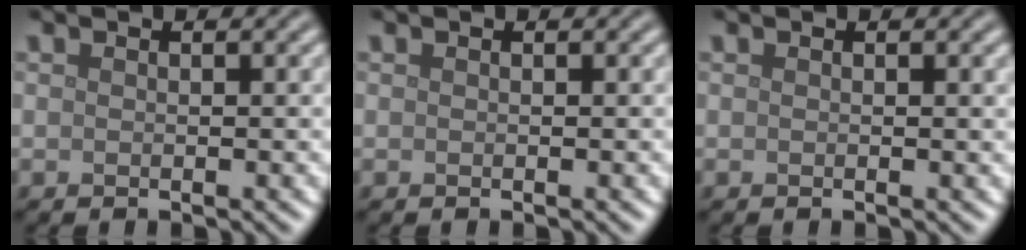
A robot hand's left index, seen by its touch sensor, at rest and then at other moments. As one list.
[{"total": 0.0}, {"total": 0.0}]